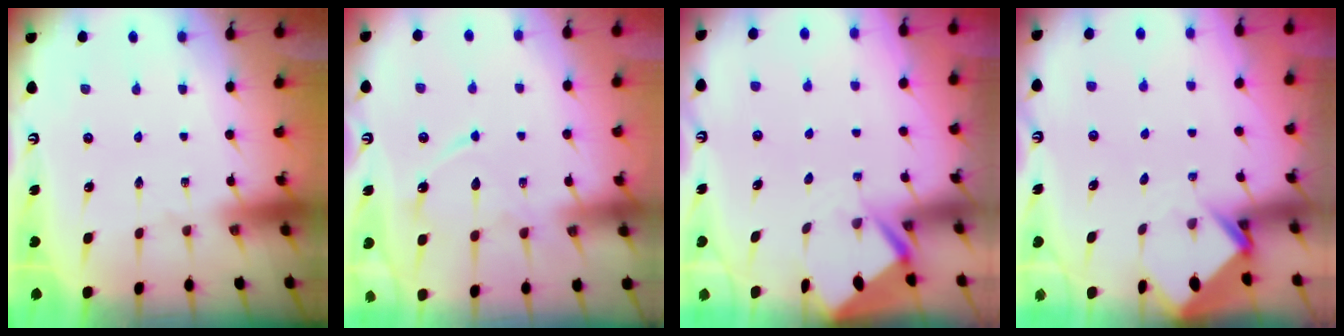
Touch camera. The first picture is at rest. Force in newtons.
{"total": 10.3, "press": 10.2, "slide": 0.9}
{"total": 3.4, "press": 3.4, "slide": 0.3}
{"total": 4.0, "press": 4.0, "slide": 0.2}